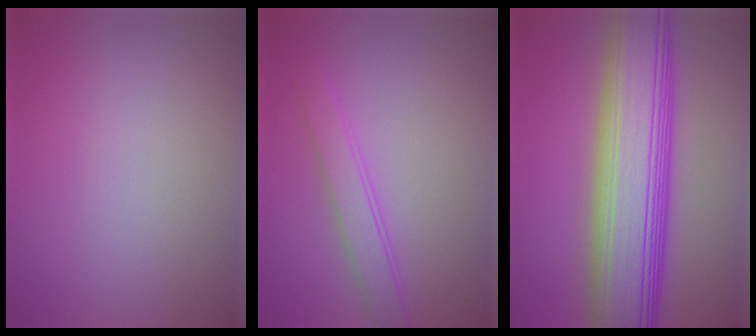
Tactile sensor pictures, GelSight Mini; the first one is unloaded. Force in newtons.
{"total": 2.3, "press": 2.3, "slide": 0.0}
{"total": 12.7, "press": 12.7, "slide": 0.1}